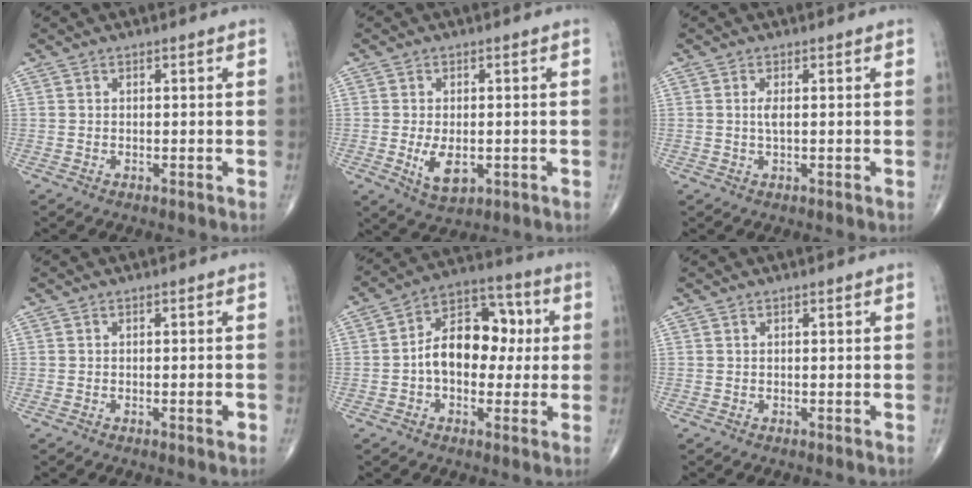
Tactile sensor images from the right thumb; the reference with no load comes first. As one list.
[{"total": 6.0, "force": [-1.3, 3.2, 4.8], "torque": [-0.078, -0.009, -0.013]}, {"total": 1.6, "force": [0.2, 0.4, 1.6], "torque": [-0.038, -0.002, 0.005]}, {"total": 1.5, "force": [-0.5, 0.4, 1.3], "torque": [-0.016, 0.000, -0.008]}, {"total": 13.7, "force": [0.2, 9.2, 10.2], "torque": [-0.128, 0.039, -0.007]}, {"total": 0.0}]